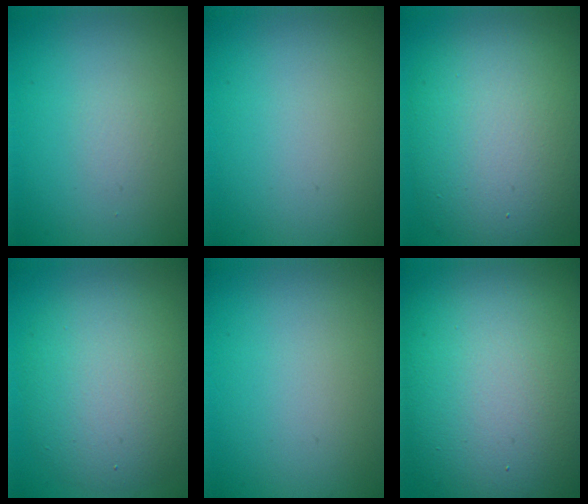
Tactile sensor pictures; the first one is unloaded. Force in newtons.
{"total": 0.0}
{"total": 11.7, "press": 11.7, "slide": 0.7}
{"total": 7.5, "press": 7.5, "slide": 0.6}
{"total": 0.0}
{"total": 17.9, "press": 17.9, "slide": 0.9}